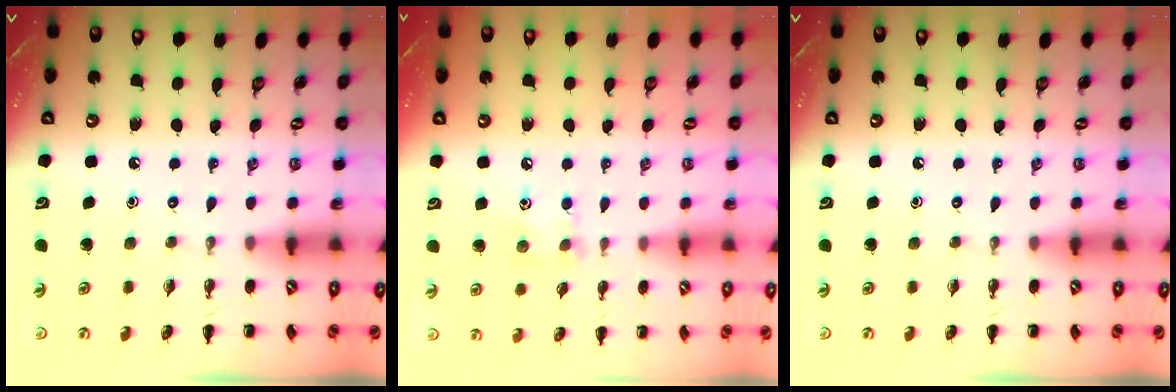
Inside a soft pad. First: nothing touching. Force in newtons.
{"total": 7.6, "press": 7.5, "slide": 1.4}
{"total": 0.0}